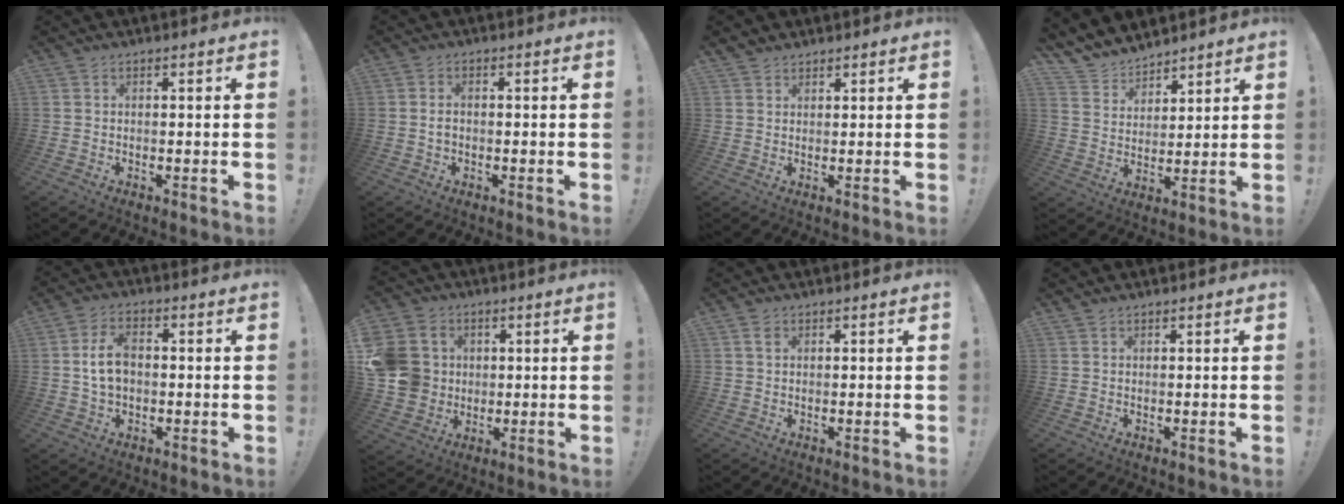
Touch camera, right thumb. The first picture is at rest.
{"total": 1.3, "force": [-0.3, 0.8, 1.1], "torque": [-0.012, 0.000, -0.007]}
{"total": 2.4, "force": [2.0, 1.2, 0.1], "torque": [0.006, -0.016, 0.037]}
{"total": 8.4, "force": [7.4, 3.9, 0.7], "torque": [-0.033, -0.069, 0.147]}
{"total": 7.6, "force": [0.4, 4.8, 5.8], "torque": [-0.094, 0.002, 0.006]}
{"total": 13.0, "force": [1.5, 11.9, 5.0], "torque": [-0.090, 0.003, 0.038]}
{"total": 1.8, "force": [0.9, 1.1, 1.0], "torque": [-0.004, -0.005, 0.014]}
{"total": 0.7, "force": [0.7, 0.2, 0.1], "torque": [0.004, -0.003, 0.013]}